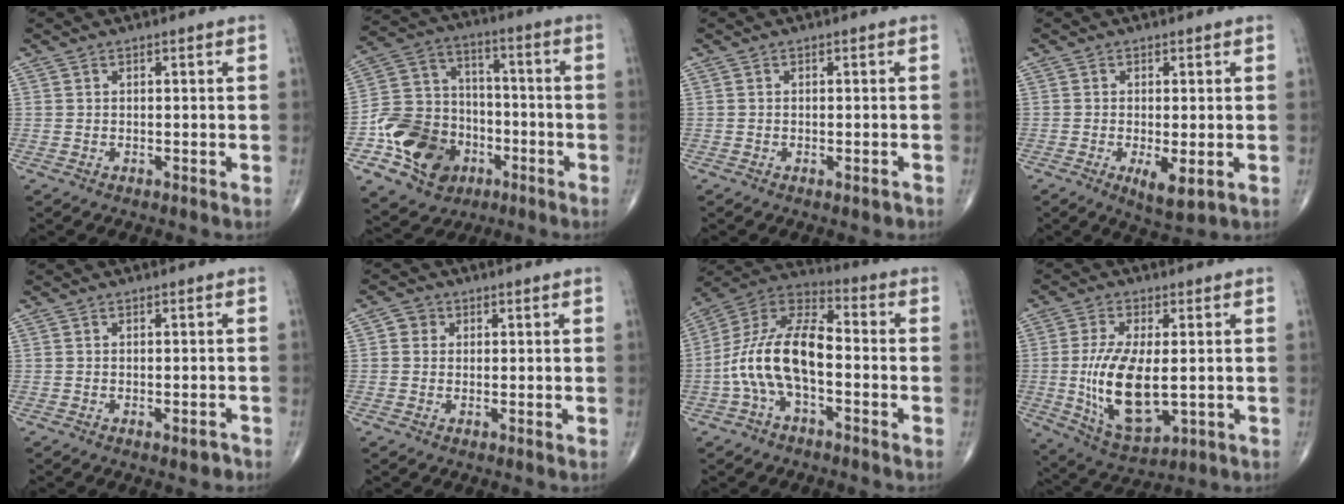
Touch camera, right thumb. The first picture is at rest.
{"total": 17.5, "force": [-6.8, 13.9, 8.3], "torque": [-0.124, 0.060, -0.115]}
{"total": 1.2, "force": [-0.7, 0.4, 0.9], "torque": [-0.011, 0.000, -0.008]}
{"total": 5.1, "force": [-1.4, 1.7, 4.6], "torque": [-0.079, -0.015, -0.019]}
{"total": 1.7, "force": [-1.0, 0.7, 1.2], "torque": [-0.014, 0.005, -0.012]}
{"total": 2.4, "force": [0.5, 2.3, 0.8], "torque": [0.001, 0.003, 0.002]}
{"total": 15.1, "force": [-2.9, 7.4, 12.9], "torque": [-0.253, 0.045, -0.062]}
{"total": 14.7, "force": [-1.0, 6.7, 13.0], "torque": [-0.246, -0.020, -0.003]}